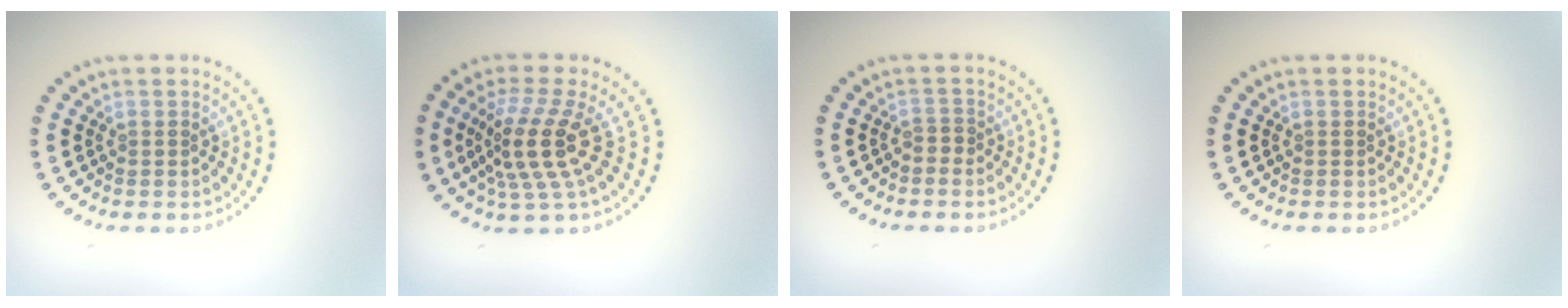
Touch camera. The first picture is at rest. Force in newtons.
{"total": 4.7, "press": 3.6, "slide": 3.1}
{"total": 0.8, "press": 0.4, "slide": 0.7}
{"total": 0.0}